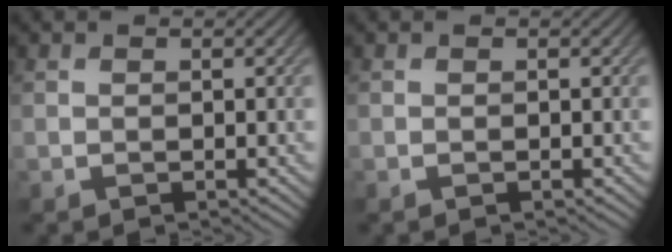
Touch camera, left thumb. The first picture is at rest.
{"total": 0.0}